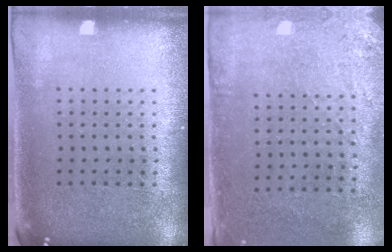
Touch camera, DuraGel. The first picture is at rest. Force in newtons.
{"total": 2.8, "press": 2.3, "slide": 1.6}